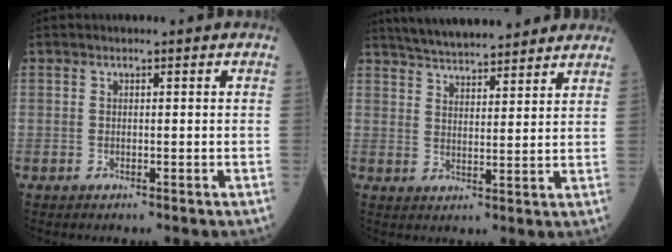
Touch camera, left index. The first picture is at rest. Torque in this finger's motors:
{"motor_torque": [0.12, -0.46, 0.32, 0.15]}